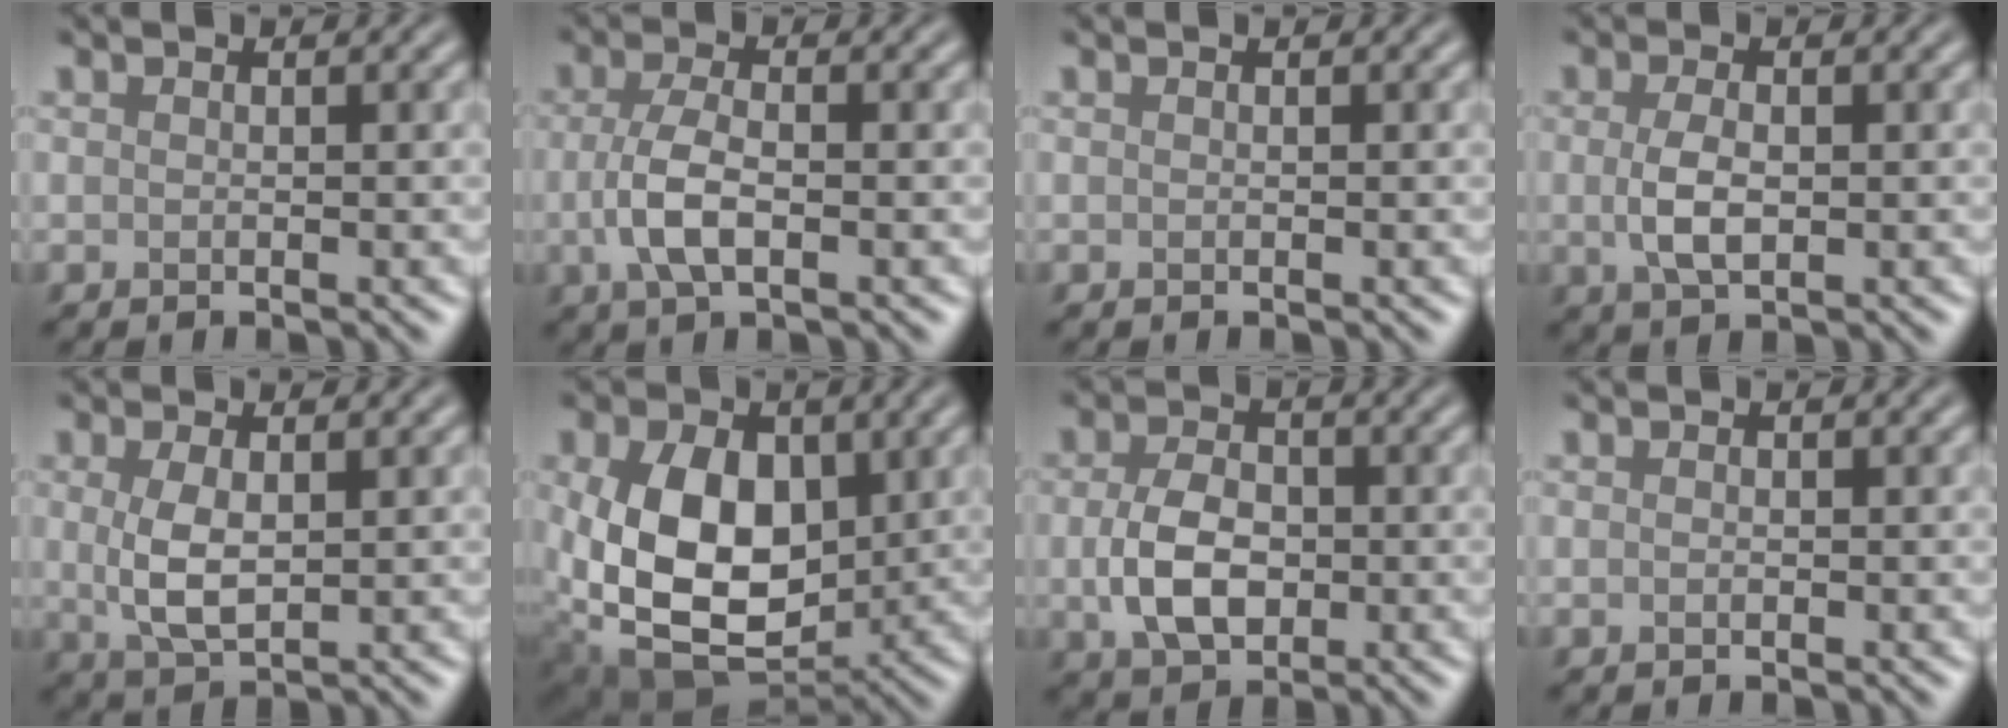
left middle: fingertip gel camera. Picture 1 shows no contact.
{"total": 3.7, "force": [-0.6, 1.4, 3.3], "torque": [-0.076, -0.001, -0.015]}
{"total": 0.0}
{"total": 2.9, "force": [-0.1, 1.3, 2.6], "torque": [-0.059, -0.003, 0.000]}
{"total": 3.6, "force": [0.4, 1.7, 3.1], "torque": [-0.072, -0.001, 0.012]}
{"total": 12.1, "force": [0.7, 8.3, 8.9], "torque": [-0.180, -0.017, 0.025]}
{"total": 4.9, "force": [-0.5, 3.3, 3.6], "torque": [-0.078, -0.004, -0.009]}
{"total": 0.0}